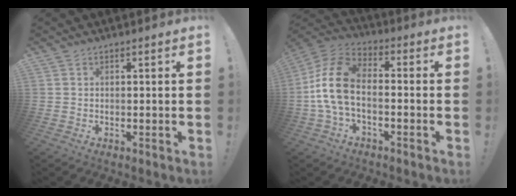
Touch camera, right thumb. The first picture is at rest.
{"total": 13.9, "force": [-1.4, 8.4, 11.0], "torque": [-0.227, 0.026, -0.018]}